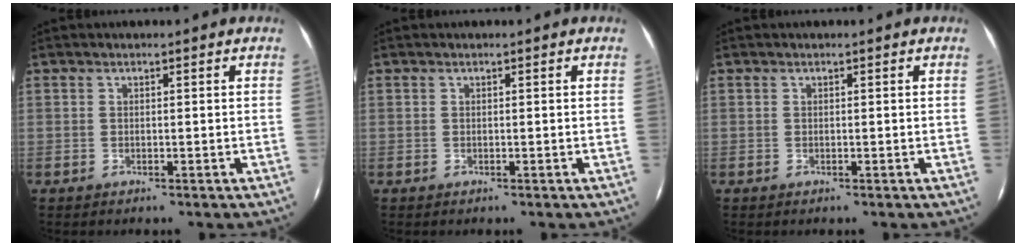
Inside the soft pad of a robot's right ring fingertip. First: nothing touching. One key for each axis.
{"total": 0.0}
{"total": 0.0}